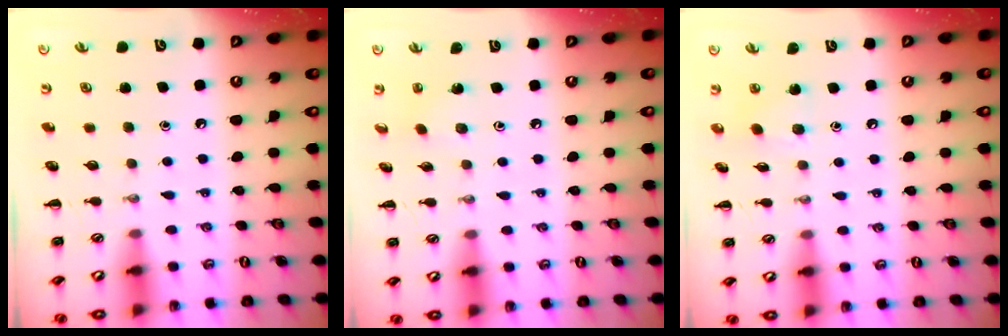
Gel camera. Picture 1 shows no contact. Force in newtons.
{"total": 1.4, "press": 1.2, "slide": 0.6}
{"total": 5.2, "press": 5.1, "slide": 0.9}